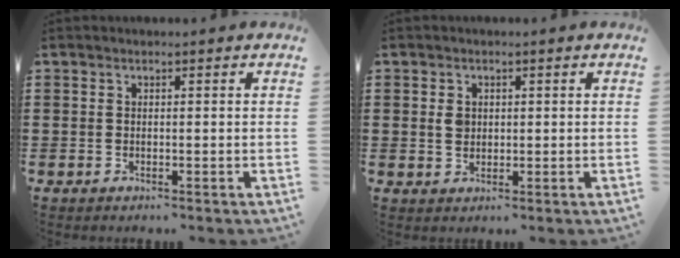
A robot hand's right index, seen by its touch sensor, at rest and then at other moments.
{"total": 2.1, "force": [0.3, 1.7, 1.3], "torque": [-0.030, 0.009, 0.006]}